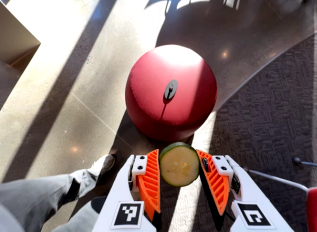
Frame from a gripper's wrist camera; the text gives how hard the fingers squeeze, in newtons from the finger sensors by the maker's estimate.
{"total": 8.8, "left": 8.6, "right": 9.1}